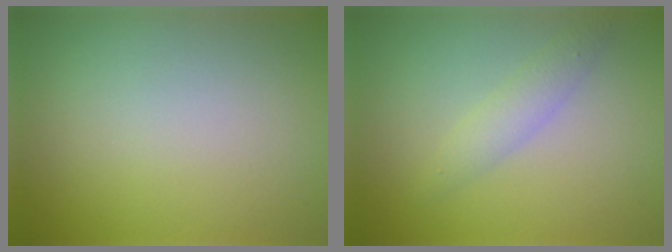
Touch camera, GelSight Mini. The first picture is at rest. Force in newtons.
{"total": 2.0, "press": 2.0, "slide": 0.0}